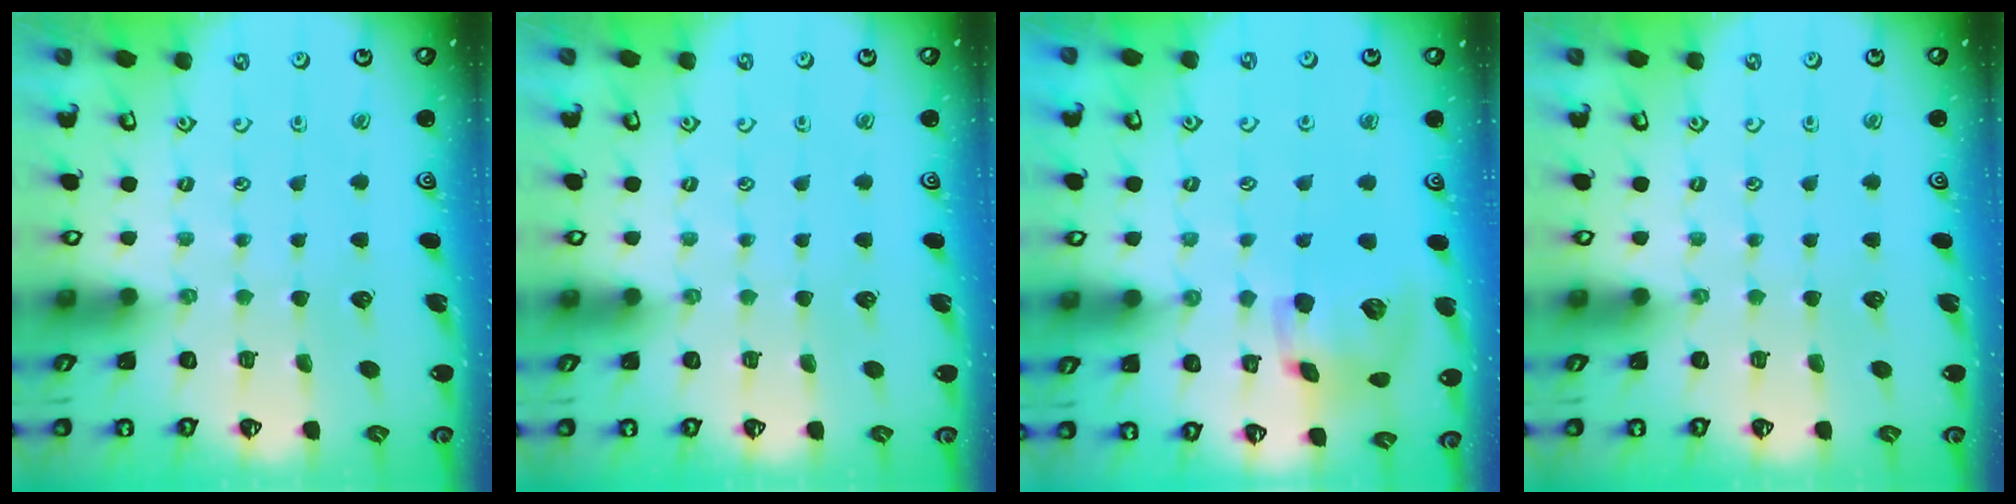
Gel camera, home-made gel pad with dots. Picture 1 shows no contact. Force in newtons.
{"total": 0.0}
{"total": 14.4, "press": 14.2, "slide": 2.1}
{"total": 0.0}